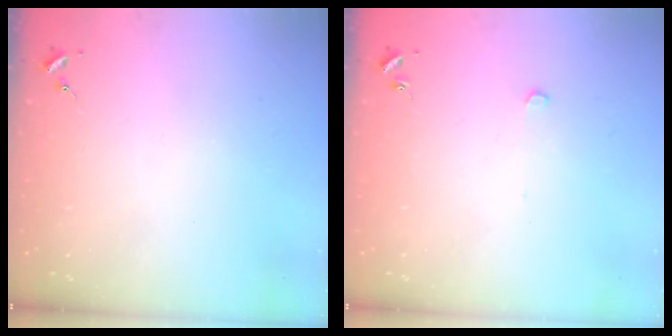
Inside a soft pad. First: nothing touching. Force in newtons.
{"total": 2.8, "press": 2.8, "slide": 0.1}